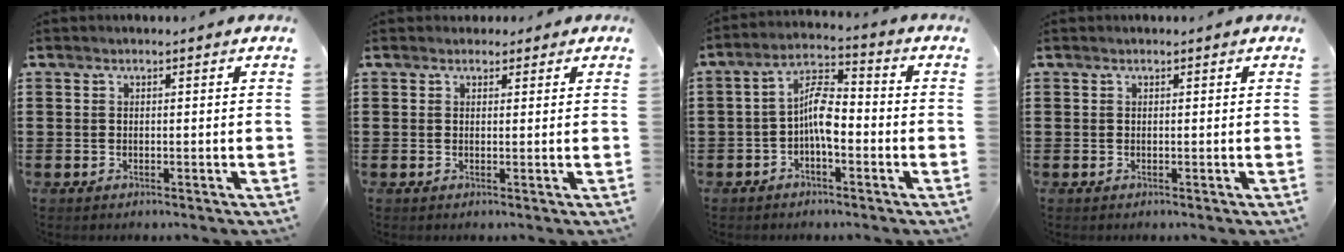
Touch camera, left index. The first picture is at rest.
{"total": 1.5, "force": [1.0, 1.0, 0.3], "torque": [-0.002, 0.004, 0.018]}
{"total": 7.1, "force": [-1.7, 2.8, 6.3], "torque": [-0.125, 0.014, -0.033]}
{"total": 0.0}